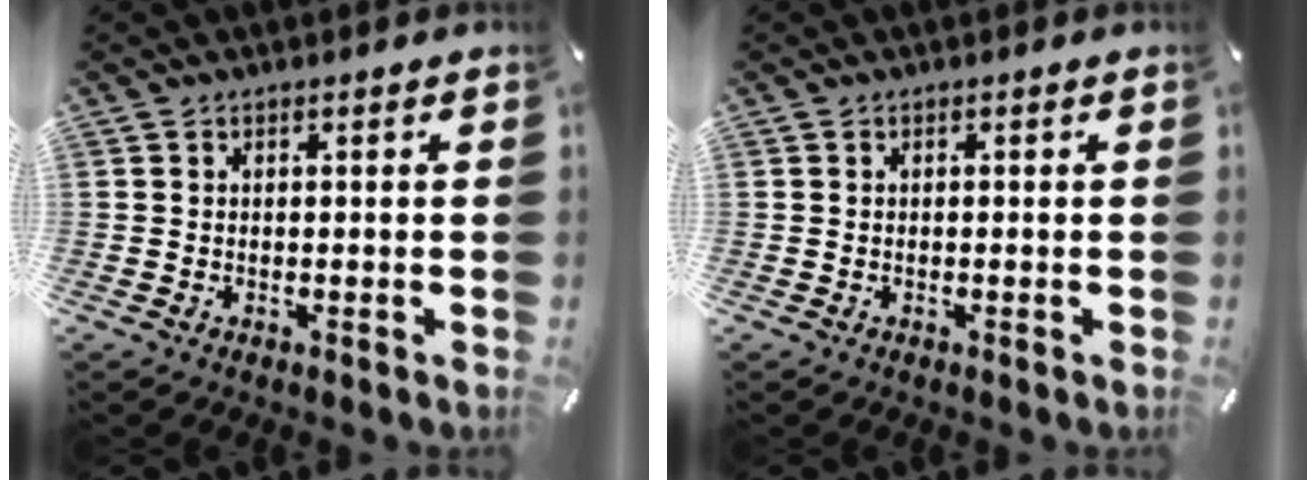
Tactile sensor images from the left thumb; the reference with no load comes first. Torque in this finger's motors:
{"motor_torque": [0.04, 0.26, 0.03, -0.18, 0.00]}